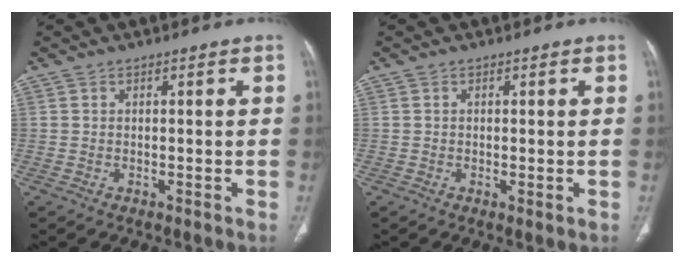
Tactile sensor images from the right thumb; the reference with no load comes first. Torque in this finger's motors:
{"motor_torque": [-0.20, -0.05, -0.41, 0.00, -0.04]}